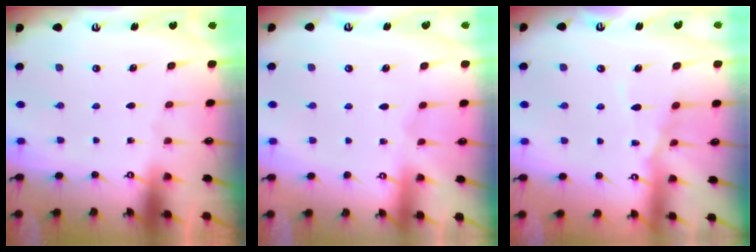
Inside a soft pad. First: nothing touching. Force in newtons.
{"total": 2.4, "press": 2.4, "slide": 0.5}
{"total": 8.4, "press": 8.4, "slide": 0.7}